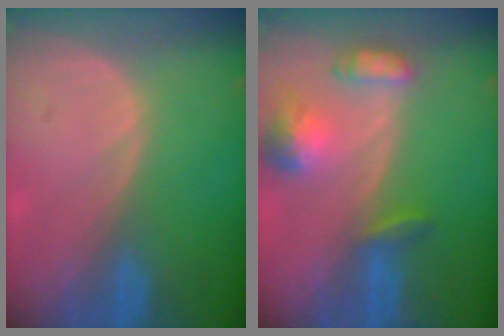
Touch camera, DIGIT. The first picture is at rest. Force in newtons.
{"total": 6.8, "press": 6.4, "slide": 2.4}